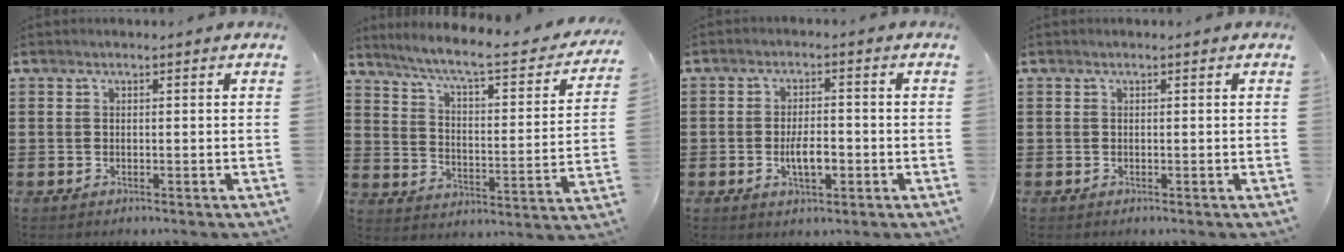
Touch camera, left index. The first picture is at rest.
{"total": 6.4, "force": [5.1, 0.1, 3.9], "torque": [-0.096, -0.038, 0.078]}
{"total": 4.7, "force": [-1.2, 1.9, 4.1], "torque": [-0.069, 0.005, -0.020]}
{"total": 0.0}